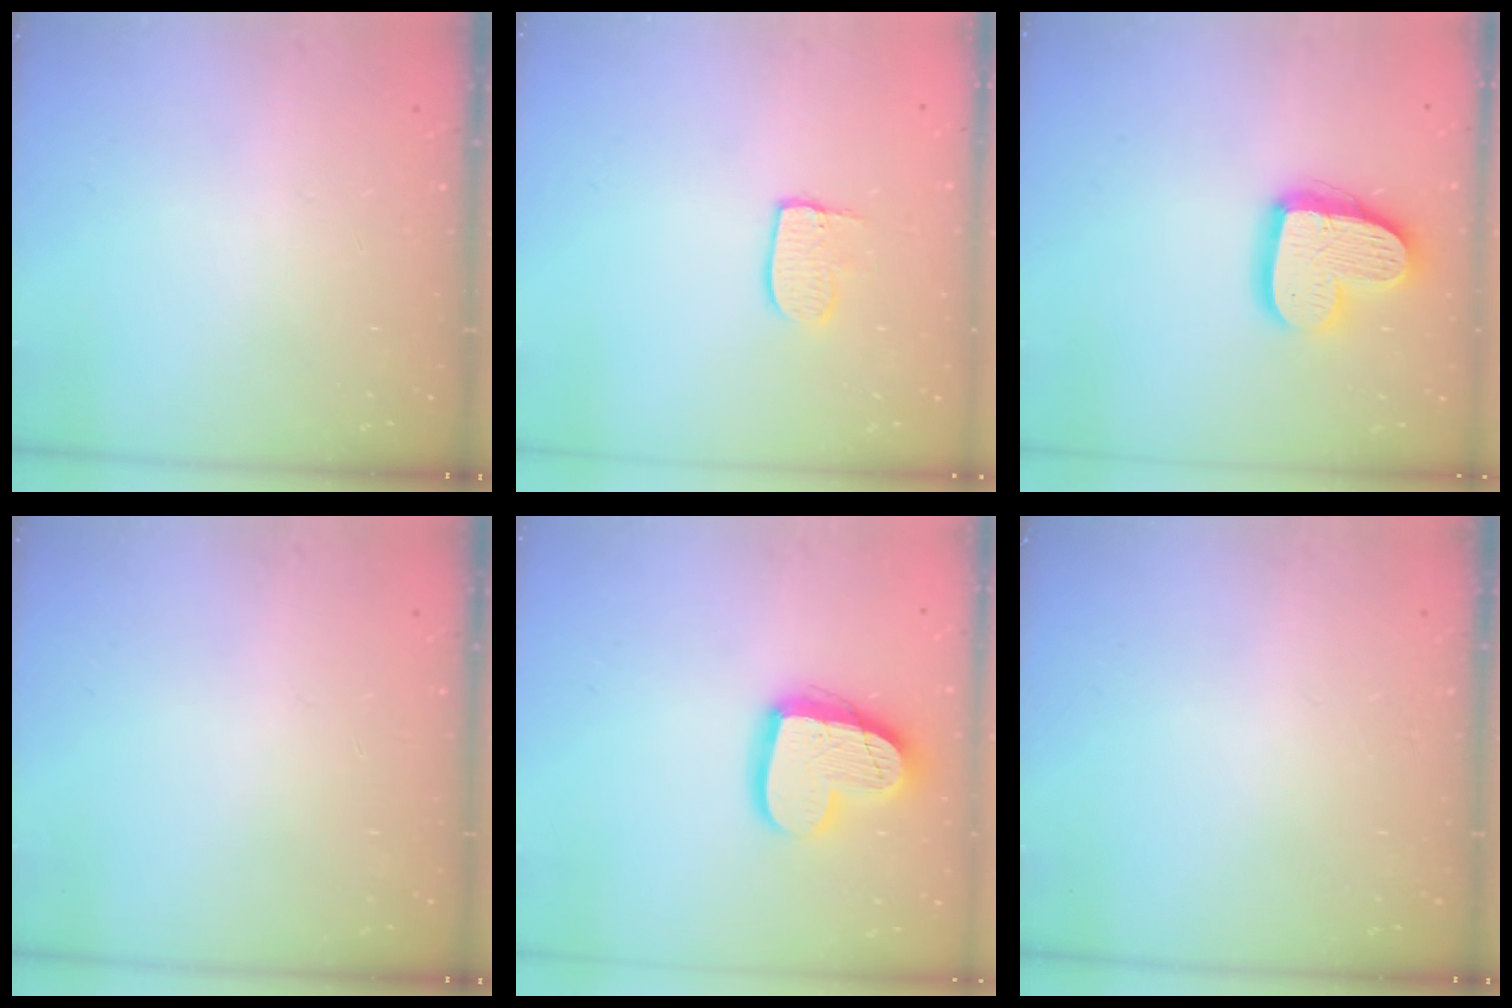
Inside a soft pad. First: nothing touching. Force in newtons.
{"total": 6.8, "press": 6.8, "slide": 0.1}
{"total": 16.2, "press": 16.2, "slide": 1.1}
{"total": 0.0}
{"total": 15.9, "press": 15.9, "slide": 1.2}
{"total": 0.0}